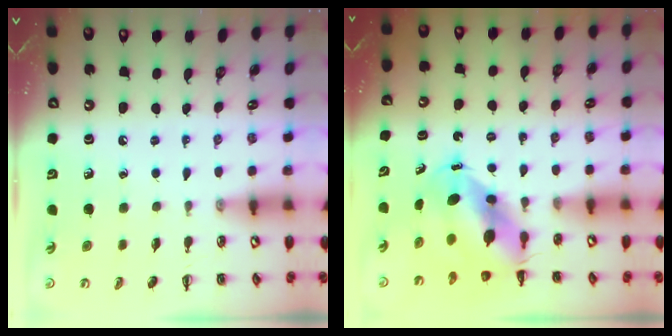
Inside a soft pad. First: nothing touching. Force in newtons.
{"total": 7.4, "press": 7.3, "slide": 1.6}